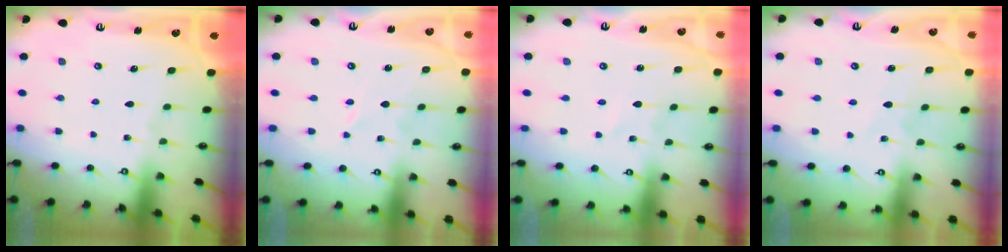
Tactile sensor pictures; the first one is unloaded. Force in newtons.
{"total": 2.0, "press": 2.0, "slide": 0.3}
{"total": 2.6, "press": 2.5, "slide": 0.4}
{"total": 4.5, "press": 4.4, "slide": 0.4}